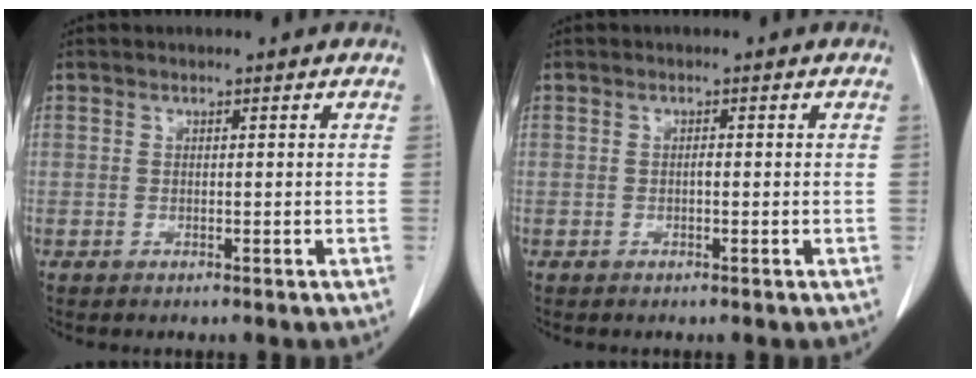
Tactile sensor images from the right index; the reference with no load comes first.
{"total": 0.5, "force": [-0.1, 0.2, 0.5], "torque": [-0.010, 0.002, -0.002]}